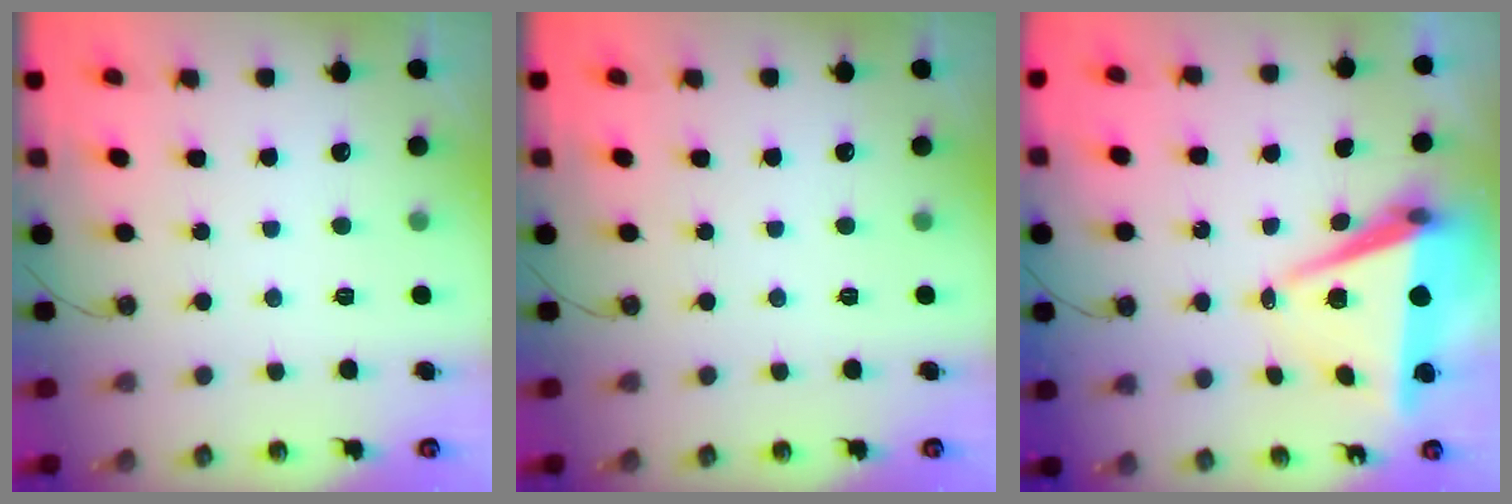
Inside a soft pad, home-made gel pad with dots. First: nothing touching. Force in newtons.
{"total": 0.0}
{"total": 8.1, "press": 7.0, "slide": 4.0}